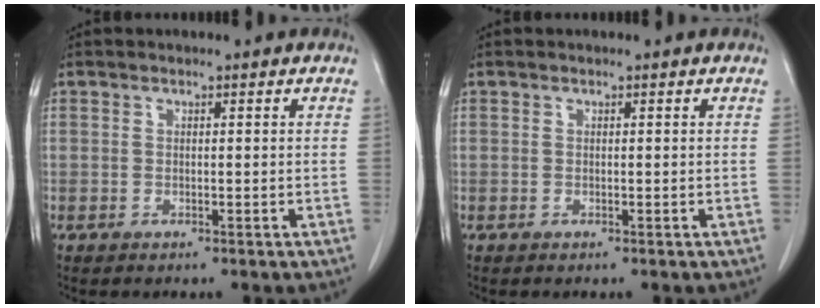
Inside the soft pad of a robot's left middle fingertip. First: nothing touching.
{"total": 0.0}